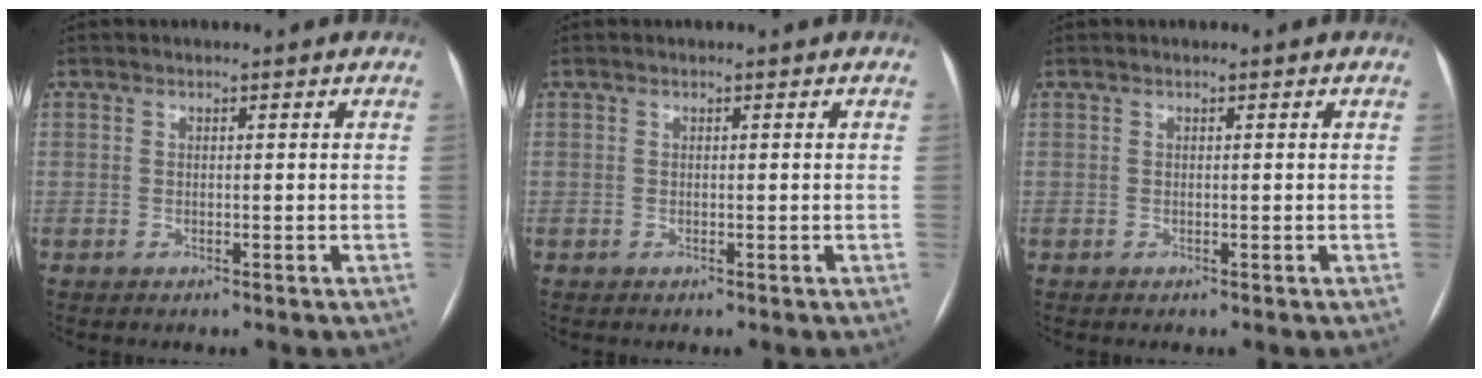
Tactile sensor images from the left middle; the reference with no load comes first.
{"total": 0.0}
{"total": 0.0}